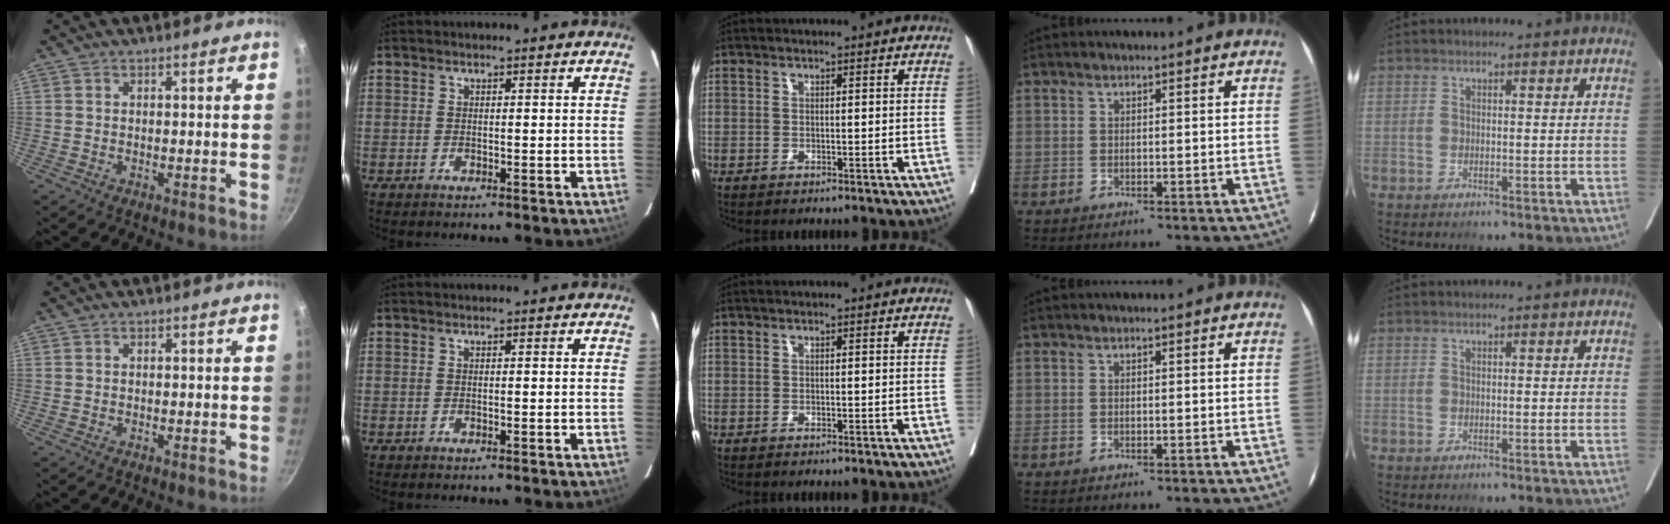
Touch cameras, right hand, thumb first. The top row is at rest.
{}